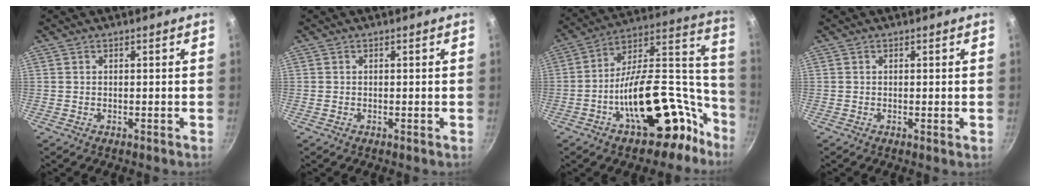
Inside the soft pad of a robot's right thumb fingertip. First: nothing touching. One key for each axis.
{"total": 0.0}
{"total": 26.2, "fx": -12.6, "fy": 12.9, "fz": 19.0, "tx": -0.205, "ty": 0.118, "tz": -0.191}
{"total": 0.5, "fx": -0.1, "fy": 0.0, "fz": 0.5, "tx": -0.009, "ty": -0.003, "tz": -0.002}